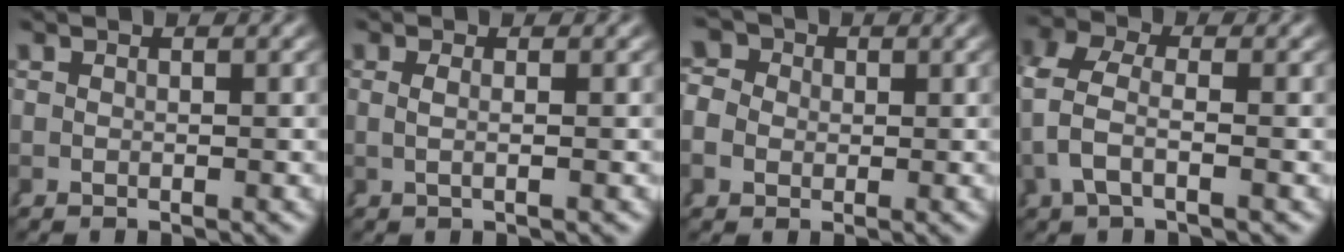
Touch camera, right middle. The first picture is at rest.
{"total": 1.1, "force": [0.0, -0.6, 0.8], "torque": [-0.026, -0.005, 0.002]}
{"total": 6.6, "force": [1.5, 5.8, 2.8], "torque": [-0.060, 0.014, 0.006]}
{"total": 3.7, "force": [0.1, 2.3, 2.9], "torque": [-0.089, -0.014, 0.007]}